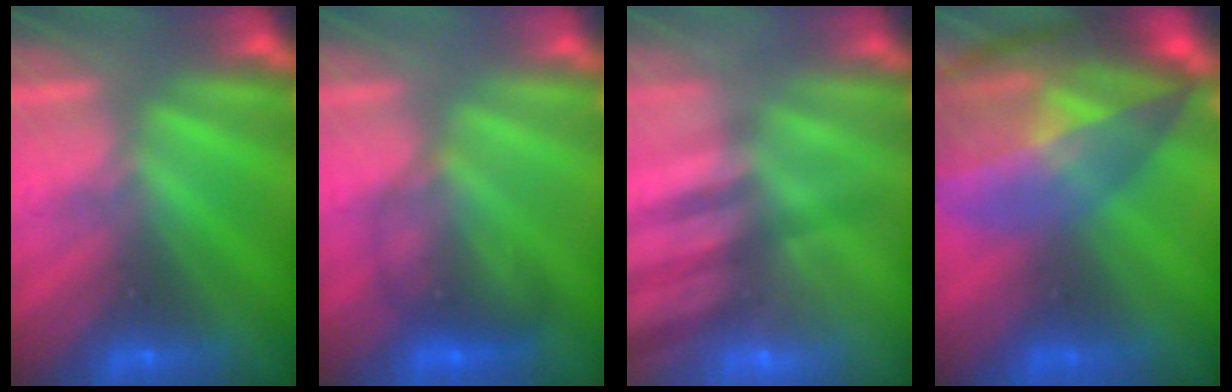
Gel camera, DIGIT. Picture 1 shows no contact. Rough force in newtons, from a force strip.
{"total": 2.0}
{"total": 2.4}
{"total": 6.9}